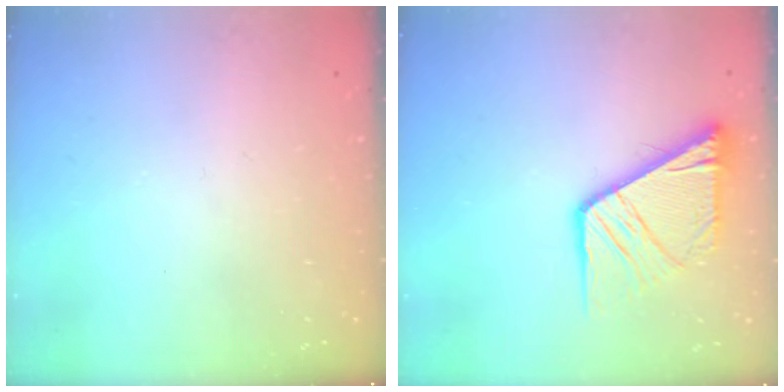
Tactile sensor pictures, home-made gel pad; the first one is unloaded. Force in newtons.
{"total": 14.0, "press": 13.9, "slide": 1.5}